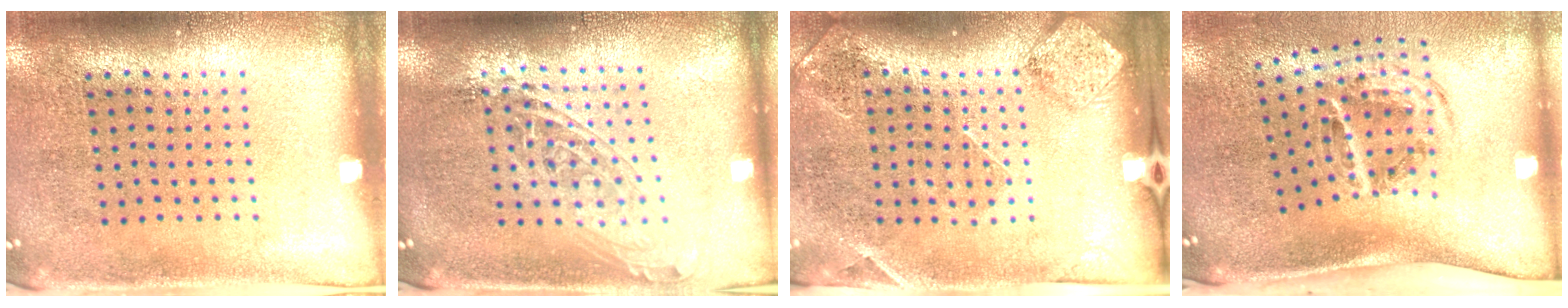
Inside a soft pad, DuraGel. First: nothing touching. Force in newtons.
{"total": 1.5, "press": 1.3, "slide": 0.9}
{"total": 1.5, "press": 1.3, "slide": 0.7}
{"total": 2.0, "press": 1.3, "slide": 1.5}